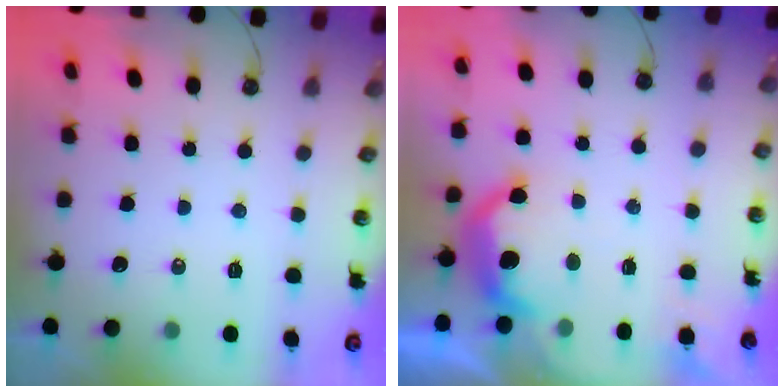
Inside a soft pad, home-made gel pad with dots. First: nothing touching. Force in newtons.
{"total": 10.7, "press": 10.7, "slide": 0.5}